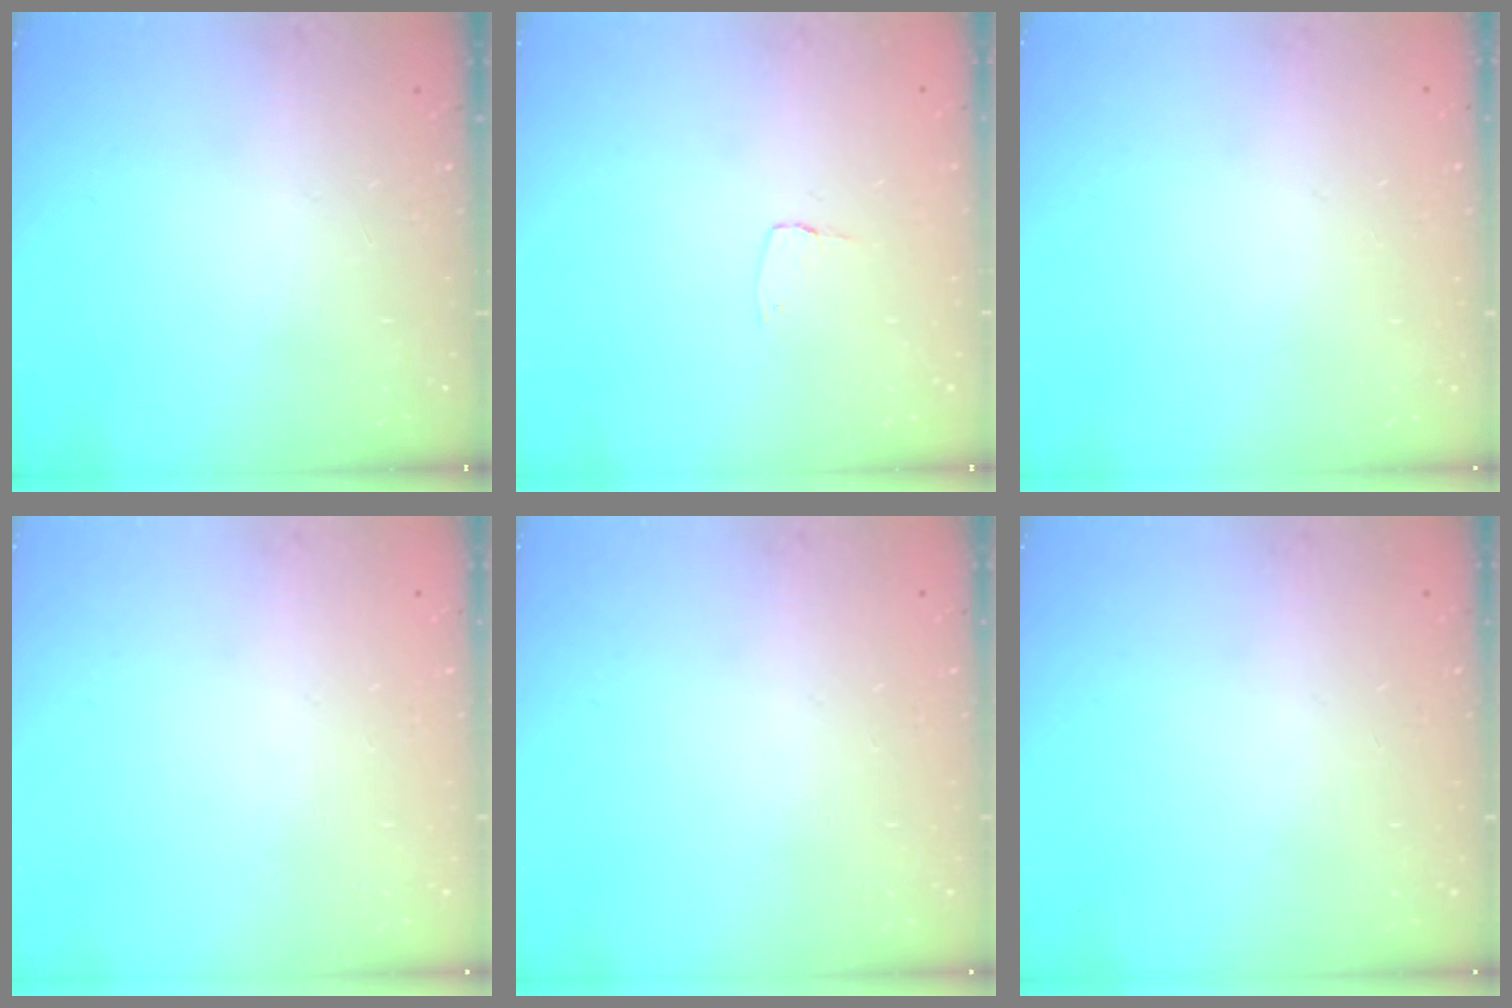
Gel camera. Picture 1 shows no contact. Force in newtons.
{"total": 2.6, "press": 2.6, "slide": 0.2}
{"total": 0.0}
{"total": 0.0}
{"total": 0.0}
{"total": 0.0}